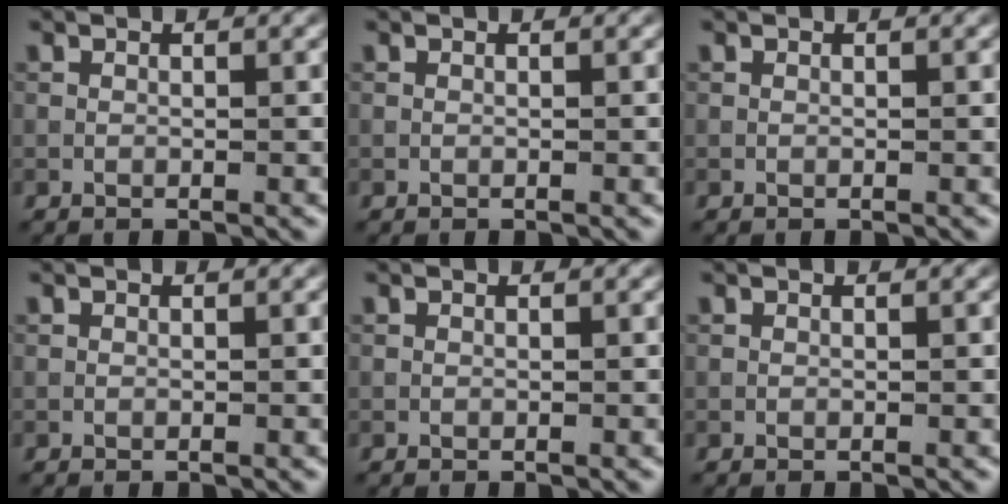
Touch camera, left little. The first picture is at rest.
{"total": 0.0}
{"total": 0.0}
{"total": 0.0}
{"total": 0.0}
{"total": 0.0}